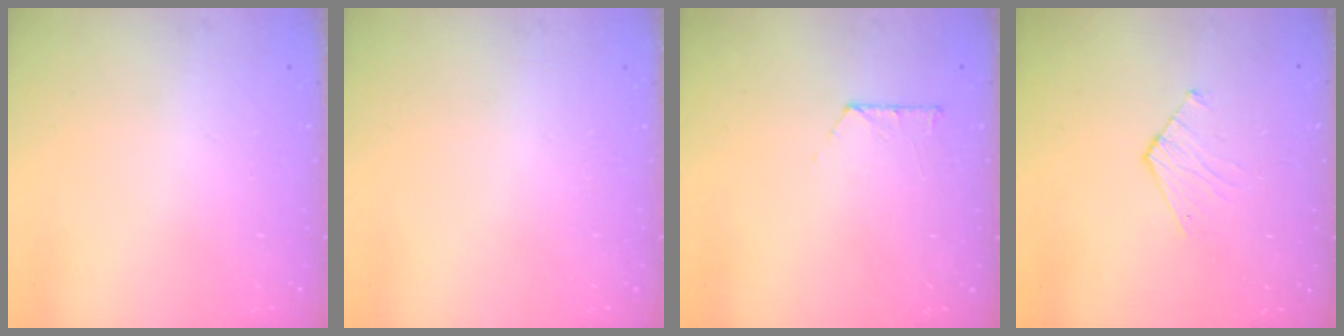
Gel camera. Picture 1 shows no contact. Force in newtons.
{"total": 0.0}
{"total": 4.4, "press": 4.4, "slide": 0.5}
{"total": 4.2, "press": 4.2, "slide": 0.4}